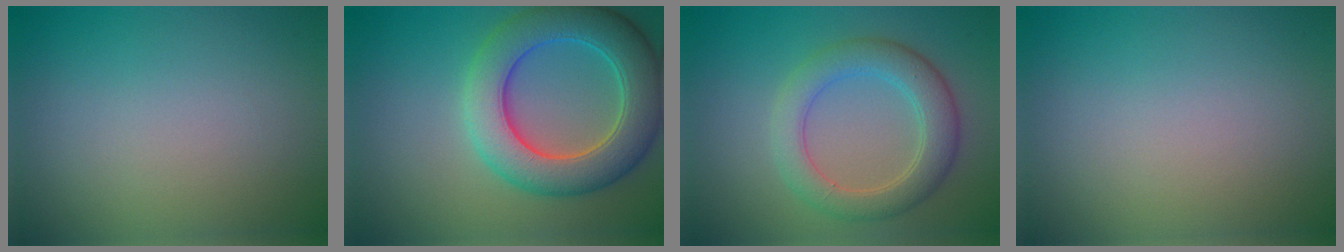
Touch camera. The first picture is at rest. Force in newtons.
{"total": 7.9, "press": 7.9, "slide": 0.3}
{"total": 4.6, "press": 4.6, "slide": 0.2}
{"total": 0.0}